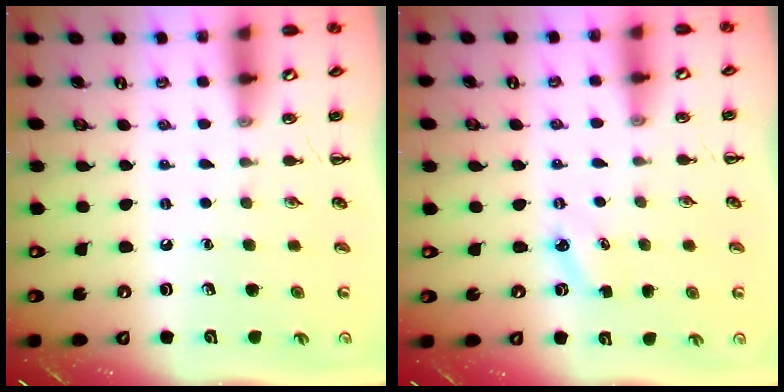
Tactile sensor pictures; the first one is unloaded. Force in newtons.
{"total": 3.2, "press": 3.0, "slide": 0.9}